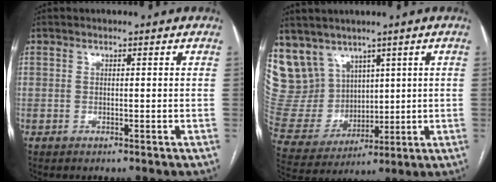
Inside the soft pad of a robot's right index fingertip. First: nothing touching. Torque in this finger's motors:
{"motor_torque": [-0.49, 0.78, 0.05, -0.01]}